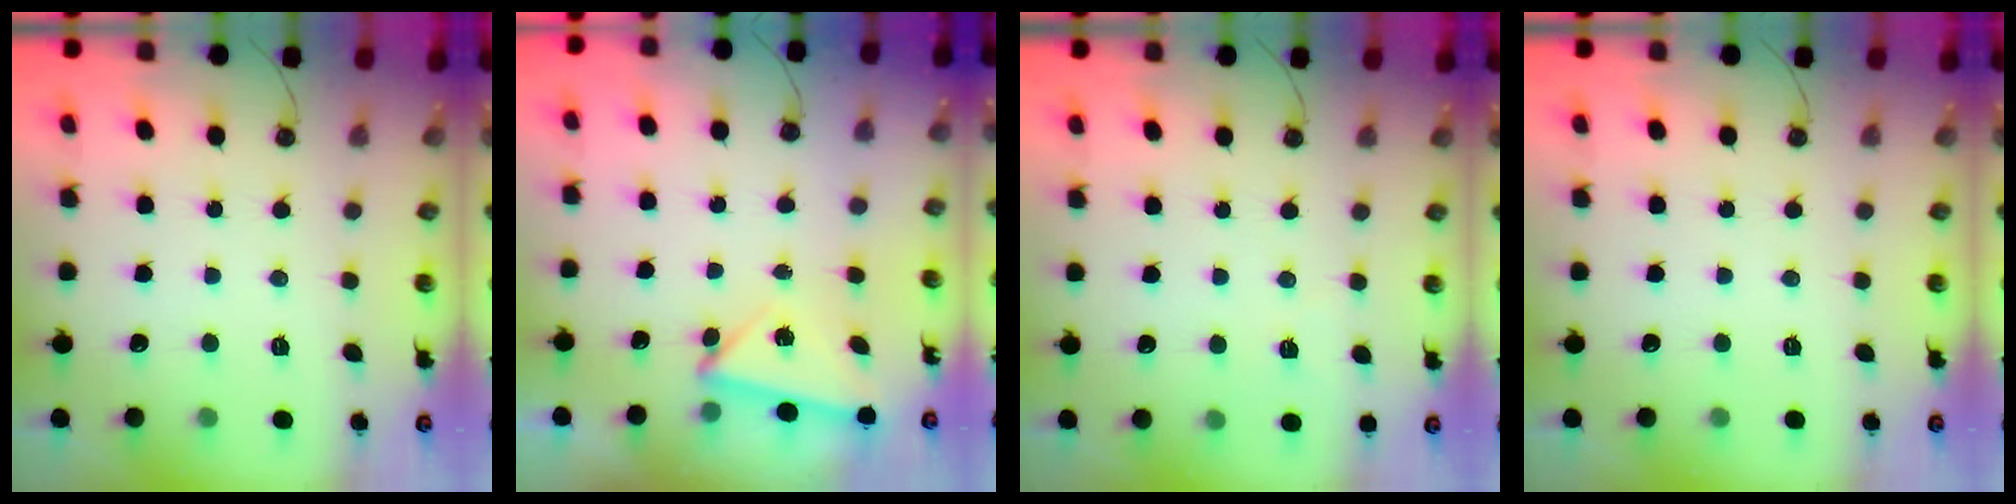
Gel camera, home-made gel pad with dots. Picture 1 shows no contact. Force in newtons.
{"total": 3.9, "press": 3.9, "slide": 0.5}
{"total": 3.0, "press": 2.1, "slide": 2.2}
{"total": 0.0}